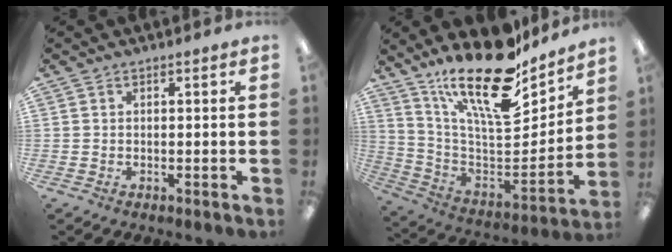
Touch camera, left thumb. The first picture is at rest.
{"total": 24.5, "force": [17.6, 8.4, 14.9], "torque": [-0.258, -0.120, 0.301]}